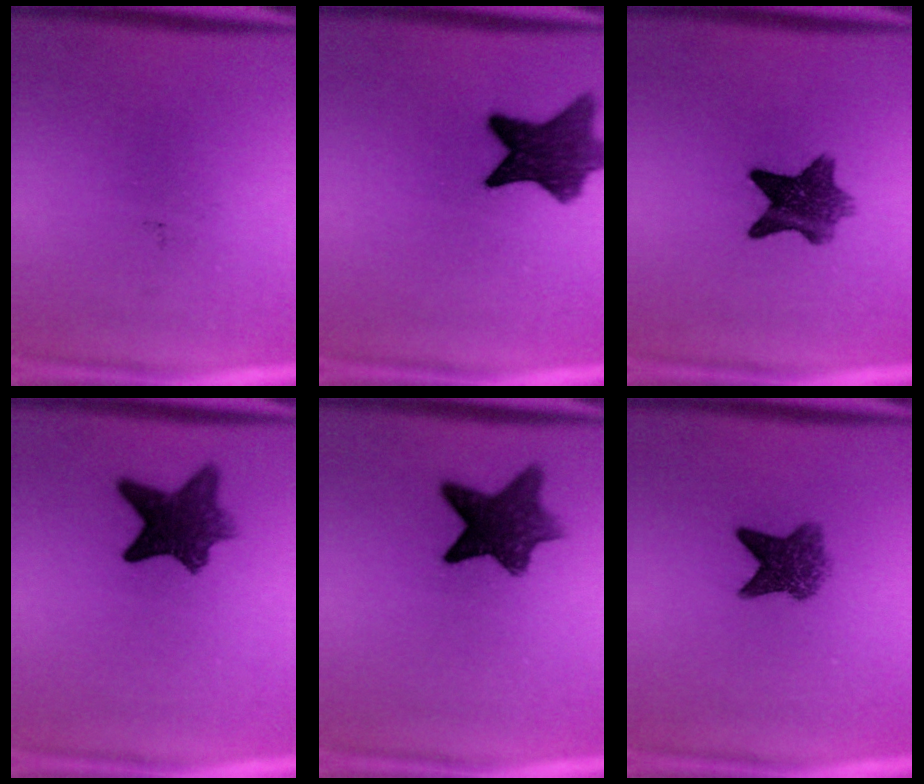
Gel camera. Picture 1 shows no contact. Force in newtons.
{"total": 10.5}
{"total": 7.8}
{"total": 8.7}
{"total": 9.6}
{"total": 5.5}